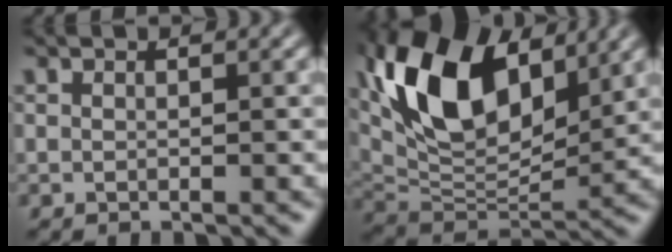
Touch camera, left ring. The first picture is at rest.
{"total": 11.8, "force": [4.6, 6.7, 8.6], "torque": [-0.170, 0.021, 0.086]}